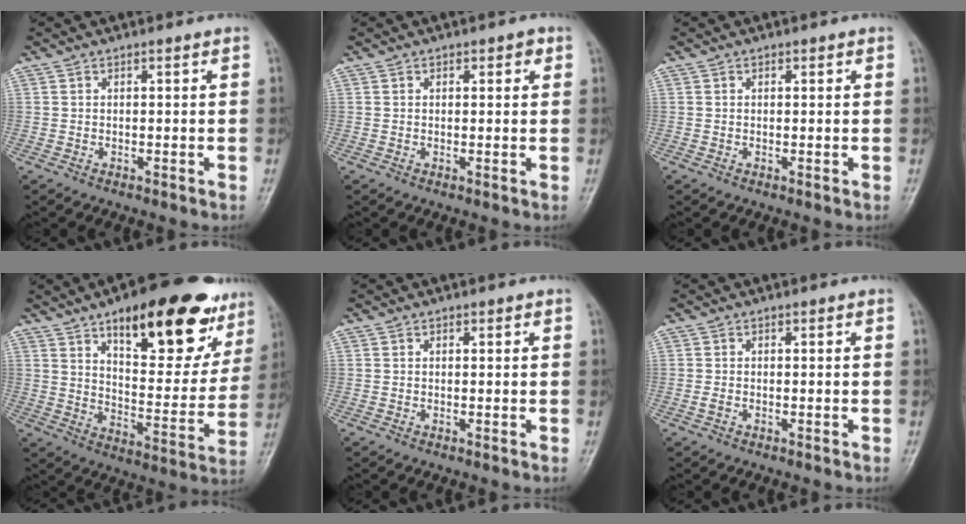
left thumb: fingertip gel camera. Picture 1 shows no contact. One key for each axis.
{"total": 2.0, "fx": 0.9, "fy": 1.2, "fz": 1.4, "tx": -0.003, "ty": 0.000, "tz": 0.009}
{"total": 0.7, "fx": 0.3, "fy": 0.5, "fz": 0.3, "tx": 0.006, "ty": 0.000, "tz": 0.002}
{"total": 26.1, "fx": 15.2, "fy": 10.2, "fz": 18.7, "tx": -0.212, "ty": -0.044, "tz": 0.223}
{"total": 0.8, "fx": 0.4, "fy": 0.5, "fz": 0.5, "tx": 0.001, "ty": 0.000, "tz": 0.003}
{"total": 0.9, "fx": -0.2, "fy": 0.6, "fz": 0.7, "tx": -0.016, "ty": -0.001, "tz": -0.006}